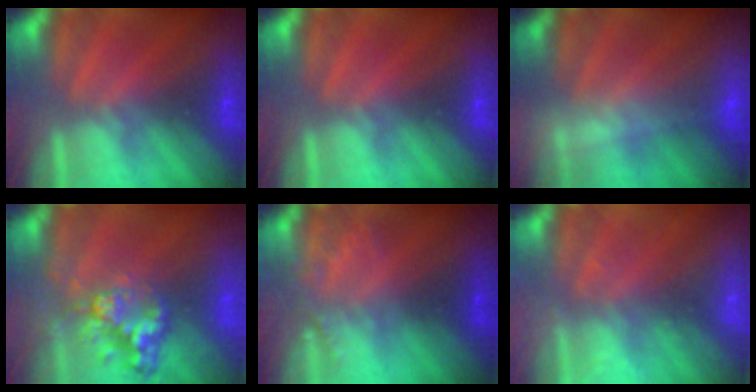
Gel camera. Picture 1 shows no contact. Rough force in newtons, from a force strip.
{"total": 0.0}
{"total": 2.4}
{"total": 6.5}
{"total": 1.9}
{"total": 2.6}